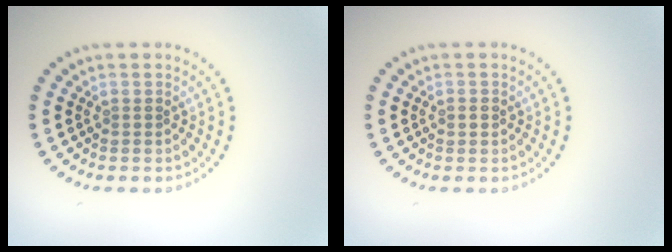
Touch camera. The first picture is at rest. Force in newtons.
{"total": 1.1, "press": 1.1, "slide": 0.1}